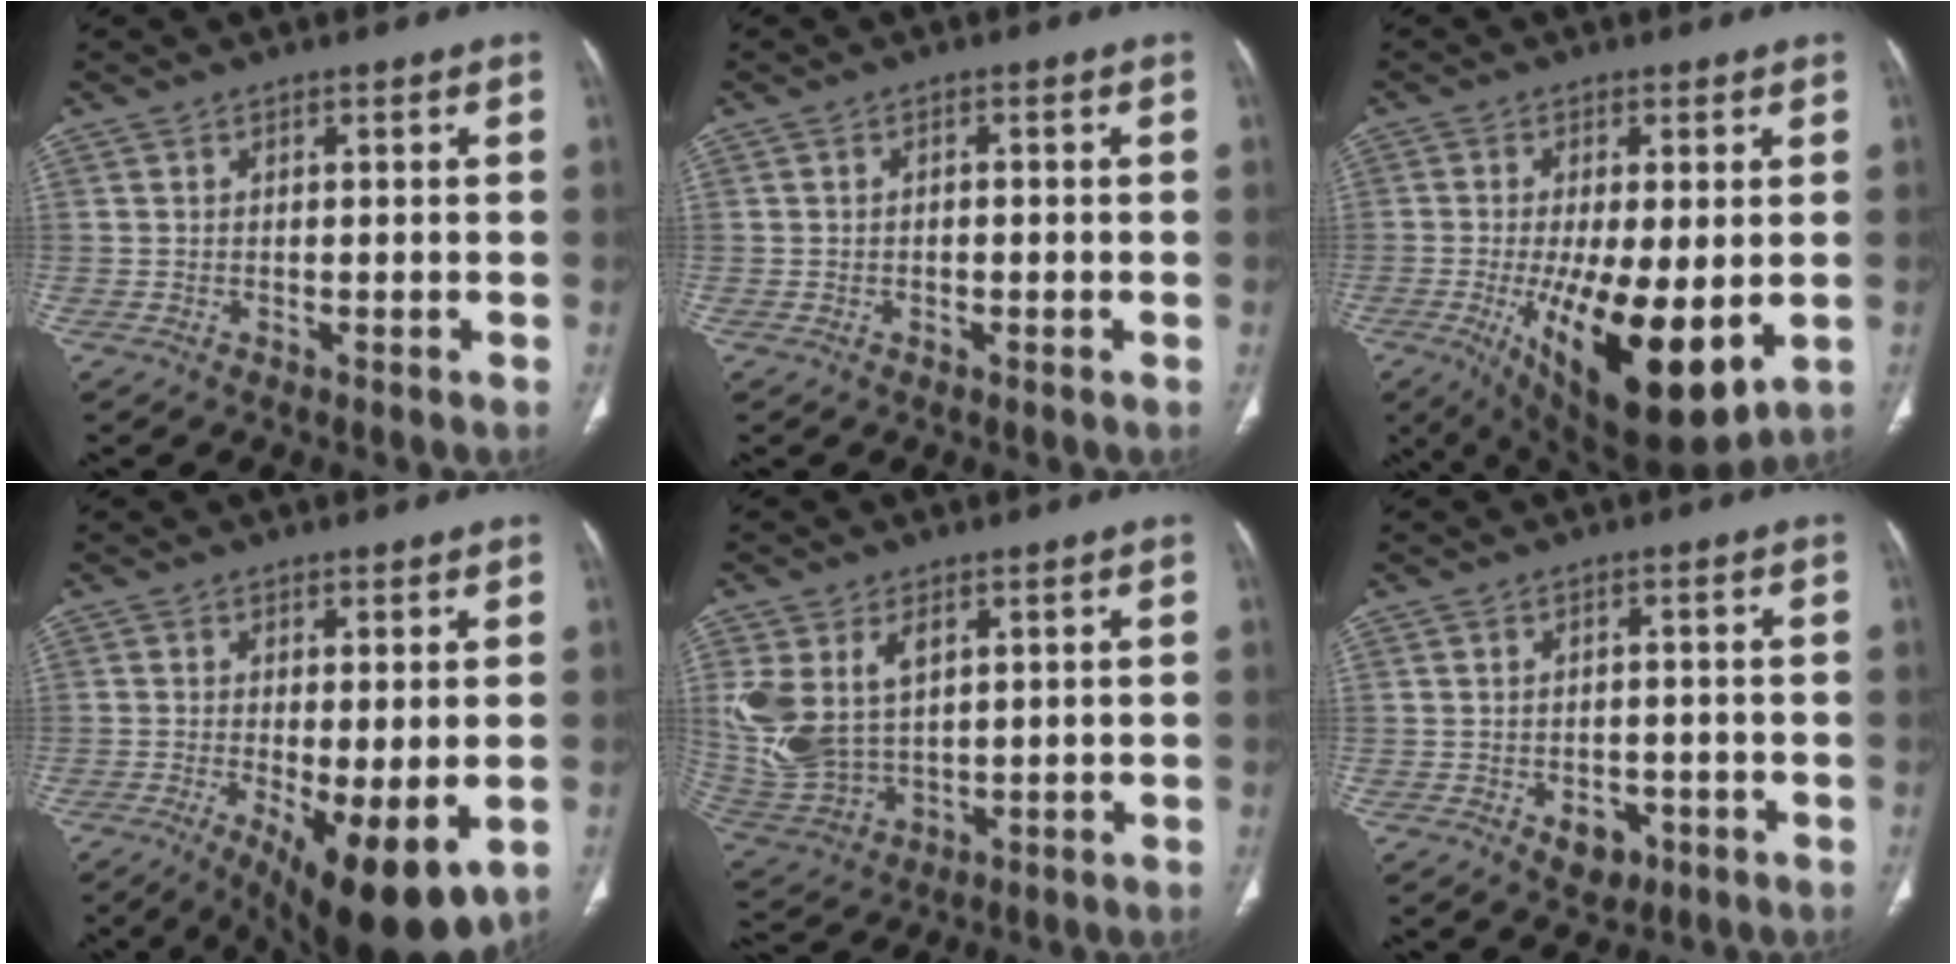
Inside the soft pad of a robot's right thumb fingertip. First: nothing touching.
{"total": 0.9, "force": [-0.2, 0.6, 0.6], "torque": [-0.009, 0.004, -0.003]}
{"total": 18.5, "force": [-4.2, 6.6, 16.8], "torque": [-0.265, -0.031, -0.042]}
{"total": 13.0, "force": [-4.0, 4.3, 11.6], "torque": [-0.166, -0.024, -0.047]}
{"total": 13.7, "force": [4.0, 8.8, 9.6], "torque": [-0.204, -0.008, 0.101]}
{"total": 4.2, "force": [-1.8, 3.0, 2.3], "torque": [-0.015, 0.008, -0.015]}